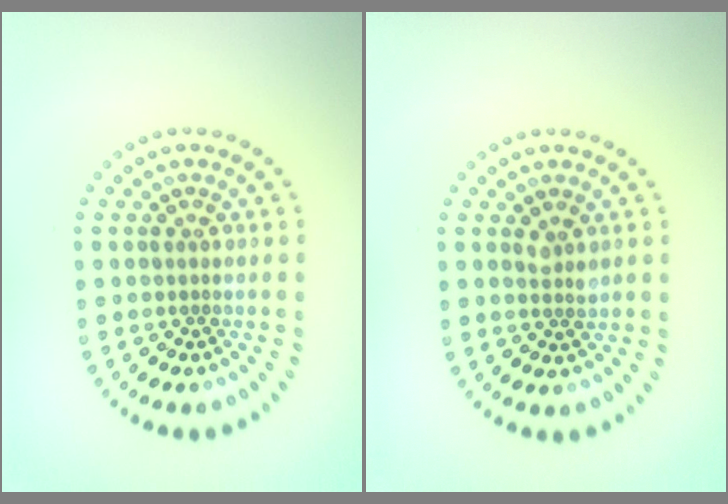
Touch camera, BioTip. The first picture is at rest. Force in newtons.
{"total": 1.1, "press": 1.1, "slide": 0.3}